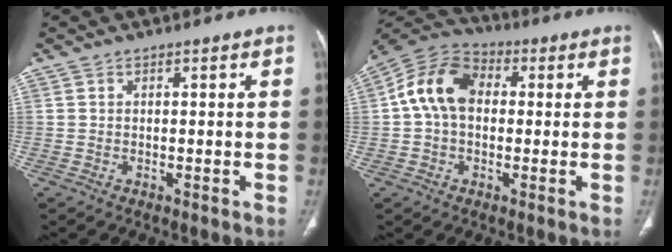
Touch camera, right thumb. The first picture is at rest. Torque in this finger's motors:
{"motor_torque": [-0.49, 0.79, 1.06, -0.03, 0.10]}